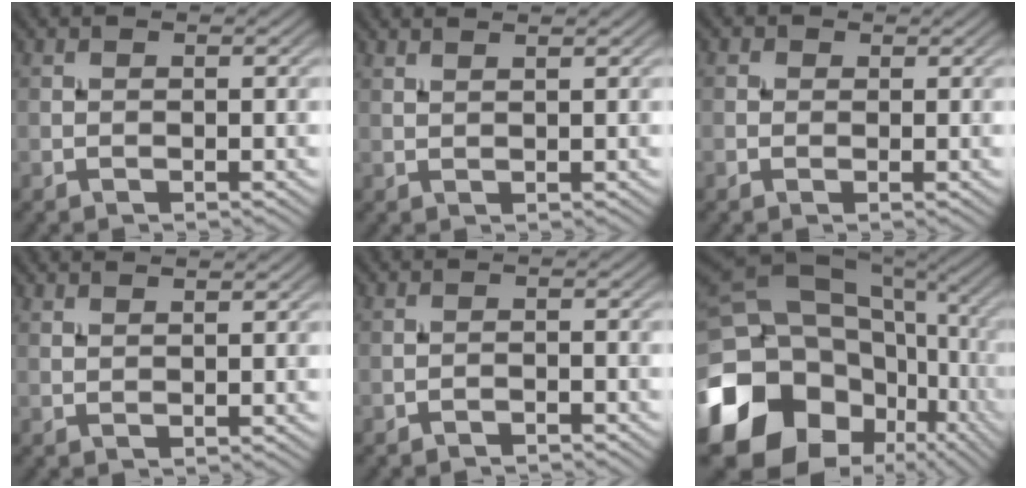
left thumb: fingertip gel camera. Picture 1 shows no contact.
{"total": 1.7, "force": [1.4, 0.3, 0.9], "torque": [-0.012, 0.002, 0.018]}
{"total": 1.2, "force": [0.3, 1.2, 0.3], "torque": [-0.003, 0.001, 0.000]}
{"total": 1.4, "force": [1.3, 0.1, 0.6], "torque": [-0.013, 0.000, 0.022]}
{"total": 1.1, "force": [-1.0, 0.2, 0.3], "torque": [-0.004, 0.001, -0.021]}
{"total": 19.6, "force": [-5.9, 15.5, 10.5], "torque": [-0.252, -0.016, -0.096]}